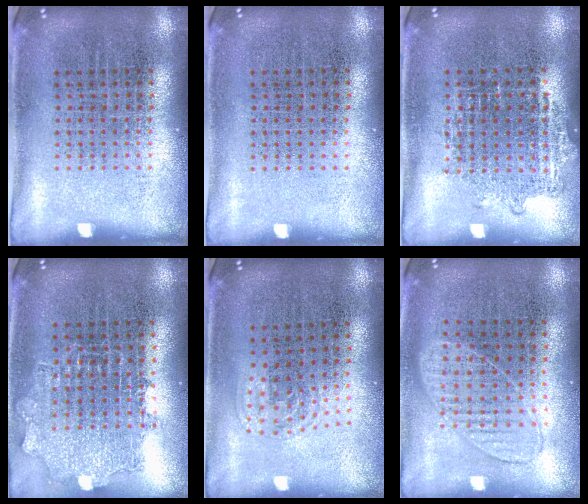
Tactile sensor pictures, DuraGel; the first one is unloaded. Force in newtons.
{"total": 0.0}
{"total": 1.0, "press": 0.9, "slide": 0.4}
{"total": 1.2, "press": 1.2, "slide": 0.3}
{"total": 1.0, "press": 0.7, "slide": 0.7}
{"total": 0.8, "press": 0.8, "slide": 0.3}